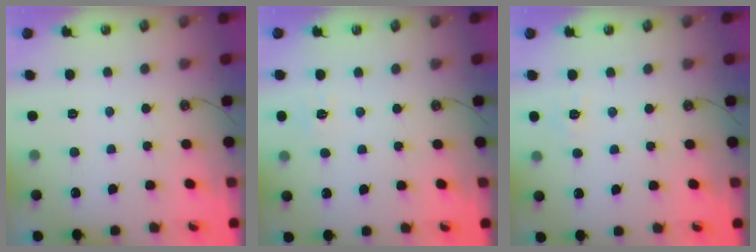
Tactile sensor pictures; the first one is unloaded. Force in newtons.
{"total": 6.2, "press": 6.2, "slide": 0.6}
{"total": 6.0, "press": 6.0, "slide": 0.7}